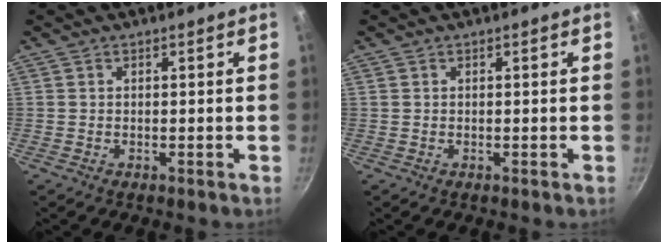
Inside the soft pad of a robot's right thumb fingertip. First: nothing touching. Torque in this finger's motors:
{"motor_torque": [-0.05, -0.26, -0.12, 0.56, -0.07]}